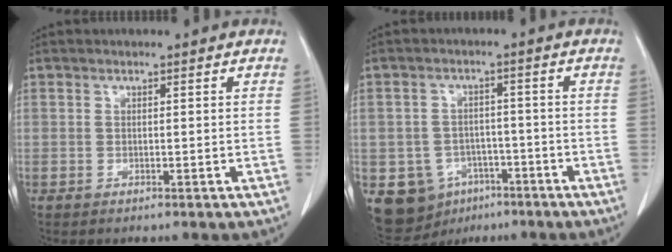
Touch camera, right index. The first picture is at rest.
{"total": 9.3, "force": [-4.4, 7.8, 2.7], "torque": [-0.054, 0.013, -0.054]}